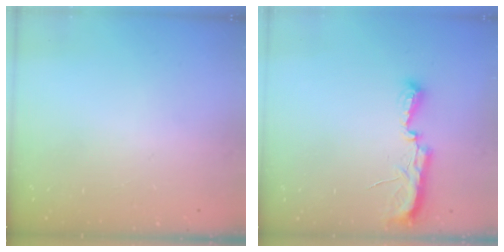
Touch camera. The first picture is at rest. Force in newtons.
{"total": 7.6, "press": 7.6, "slide": 0.7}